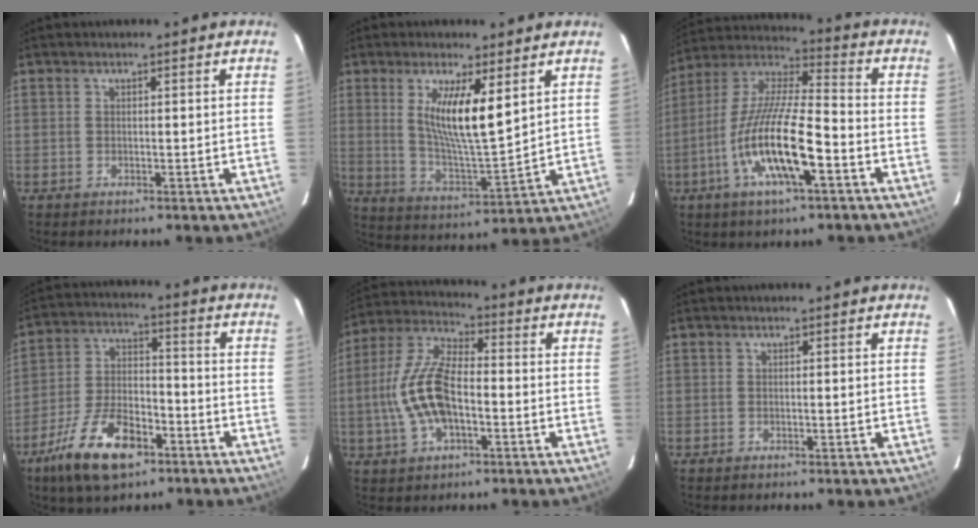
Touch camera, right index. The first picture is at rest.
{"total": 11.5, "force": [4.5, 2.1, 10.4], "torque": [-0.187, -0.014, 0.086]}
{"total": 16.9, "force": [-6.5, 3.8, 15.1], "torque": [-0.299, -0.012, -0.130]}
{"total": 15.4, "force": [-9.3, 6.7, 10.3], "torque": [-0.217, -0.008, -0.165]}
{"total": 13.6, "force": [-2.7, 6.2, 11.8], "torque": [-0.252, 0.008, -0.051]}
{"total": 0.0}